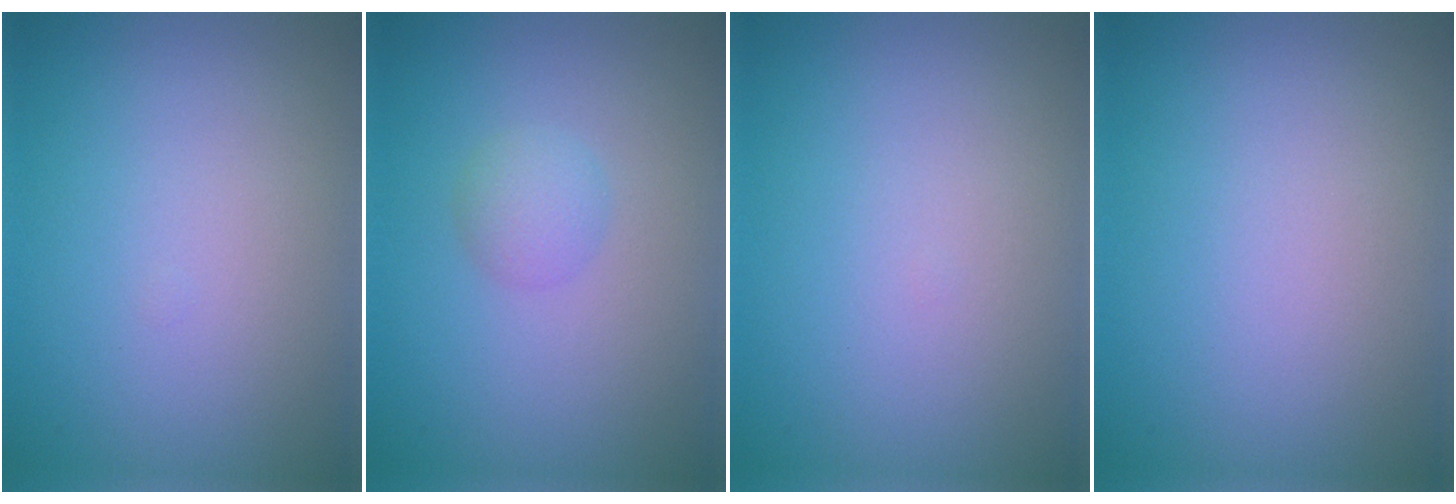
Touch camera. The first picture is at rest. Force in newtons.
{"total": 1.7, "press": 1.7, "slide": 0.1}
{"total": 0.0}
{"total": 0.0}